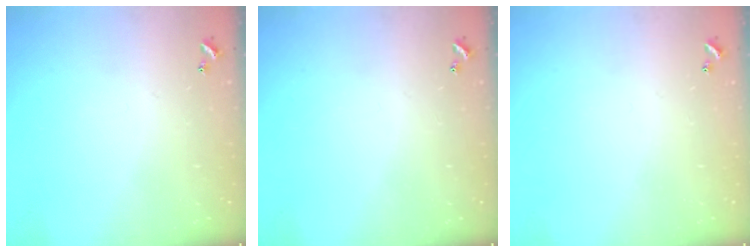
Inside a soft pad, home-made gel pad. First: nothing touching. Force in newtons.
{"total": 0.0}
{"total": 0.0}